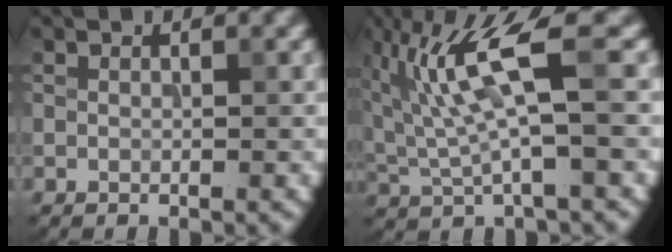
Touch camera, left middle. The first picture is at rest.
{"total": 6.7, "force": [1.8, 1.2, 6.3], "torque": [-0.139, 0.001, 0.037]}